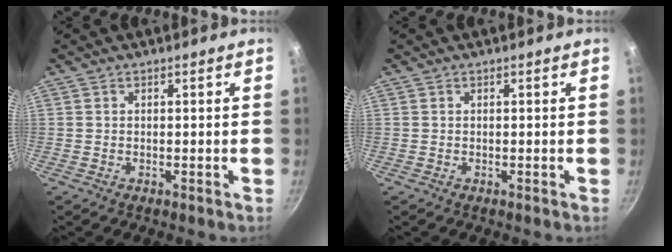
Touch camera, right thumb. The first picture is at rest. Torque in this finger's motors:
{"motor_torque": [-0.04, 0.07, 0.00, 0.00, 0.00]}